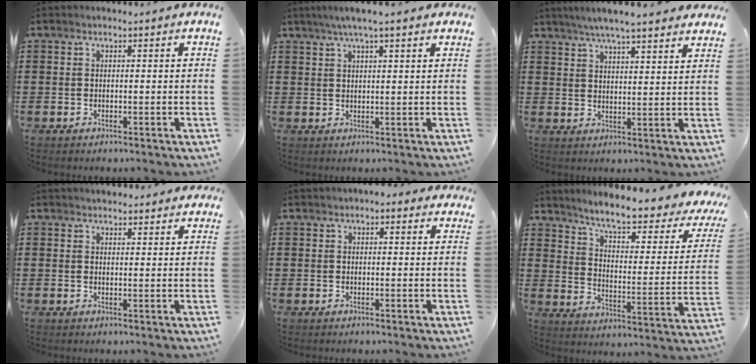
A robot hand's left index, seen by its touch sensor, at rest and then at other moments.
{"total": 4.0, "force": [2.8, 0.2, 2.8], "torque": [-0.060, 0.002, 0.049]}
{"total": 5.2, "force": [4.7, 0.1, 2.1], "torque": [-0.057, -0.013, 0.083]}
{"total": 2.1, "force": [2.0, 0.5, 0.2], "torque": [-0.008, 0.003, 0.039]}
{"total": 1.7, "force": [1.3, 1.0, 0.5], "torque": [-0.007, 0.005, 0.021]}
{"total": 7.1, "force": [5.6, 0.4, 4.4], "torque": [-0.099, -0.039, 0.087]}